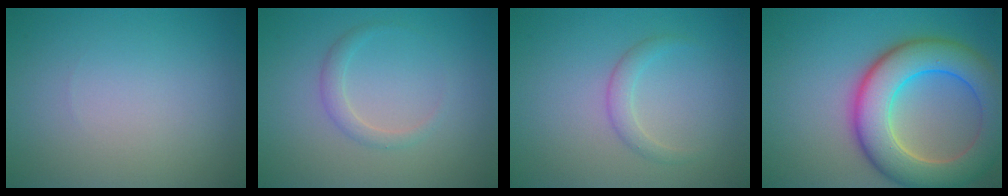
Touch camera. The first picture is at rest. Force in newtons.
{"total": 1.5, "press": 1.5, "slide": 0.1}
{"total": 1.6, "press": 1.6, "slide": 0.0}
{"total": 9.6, "press": 9.5, "slide": 0.4}